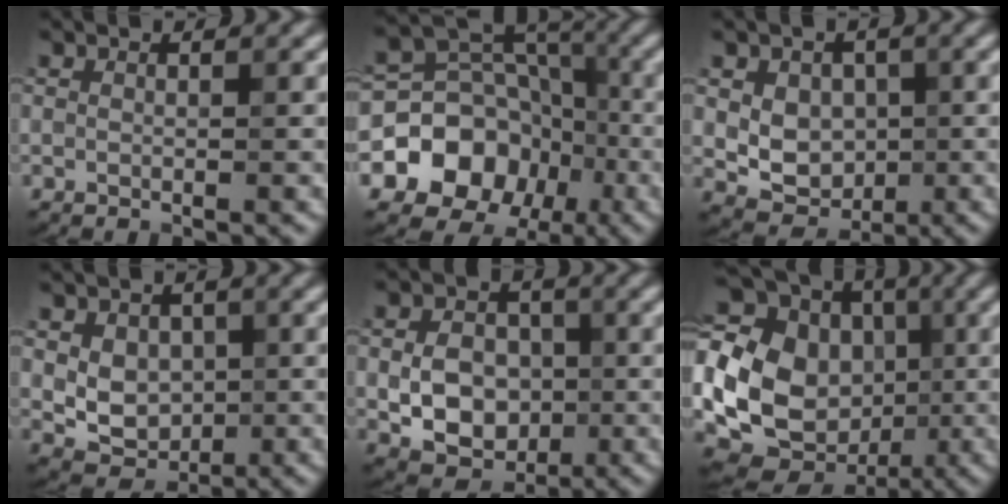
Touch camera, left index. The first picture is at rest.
{"total": 9.1, "force": [-3.4, 7.4, 4.2], "torque": [-0.070, 0.012, -0.072]}
{"total": 4.8, "force": [0.7, 3.8, 2.9], "torque": [-0.041, 0.001, 0.008]}
{"total": 4.1, "force": [0.5, 3.2, 2.6], "torque": [-0.041, -0.001, 0.006]}
{"total": 6.3, "force": [-1.0, 4.7, 4.0], "torque": [-0.053, 0.001, -0.027]}
{"total": 18.8, "force": [-1.2, 16.1, 9.5], "torque": [-0.210, 0.014, -0.057]}